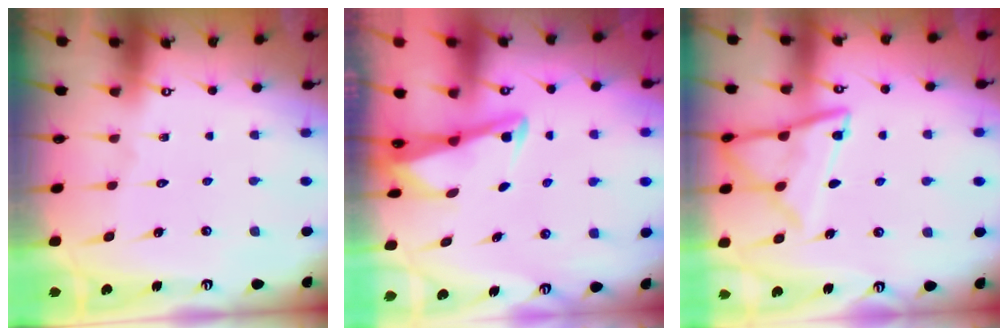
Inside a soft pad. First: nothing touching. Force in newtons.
{"total": 2.8, "press": 2.8, "slide": 0.4}
{"total": 13.2, "press": 13.1, "slide": 1.2}